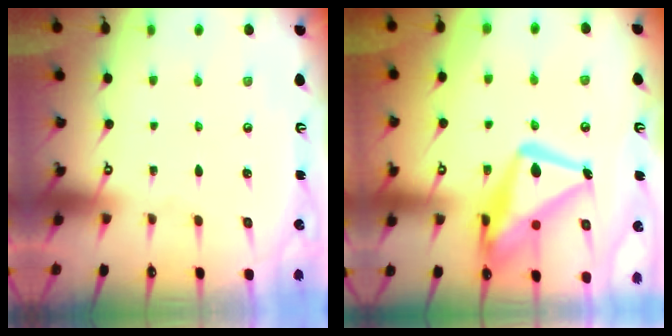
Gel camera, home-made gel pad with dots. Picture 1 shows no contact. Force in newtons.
{"total": 18.8, "press": 18.7, "slide": 1.9}